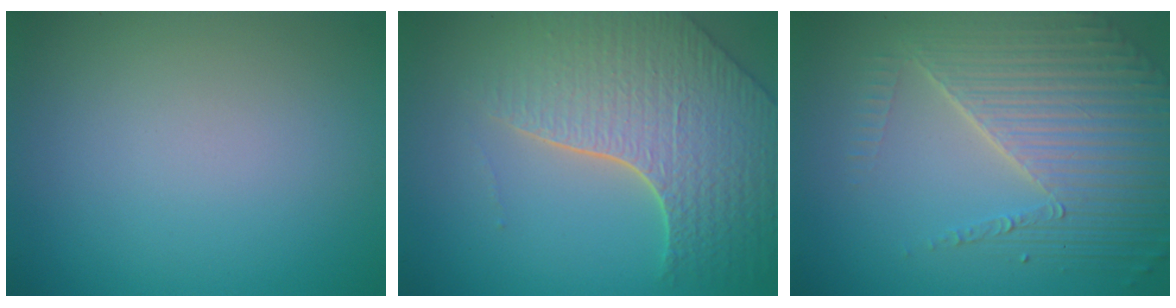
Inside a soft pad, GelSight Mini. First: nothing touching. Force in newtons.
{"total": 7.5, "press": 5.7, "slide": 4.9}
{"total": 7.0, "press": 5.1, "slide": 4.8}